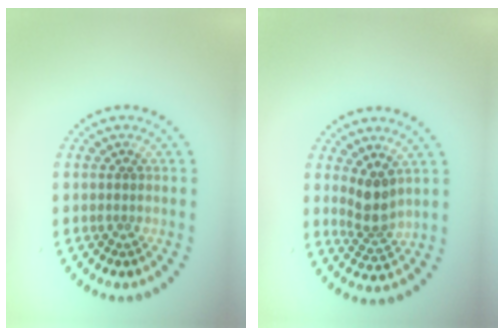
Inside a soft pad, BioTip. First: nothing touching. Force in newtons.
{"total": 2.9, "press": 2.3, "slide": 1.8}